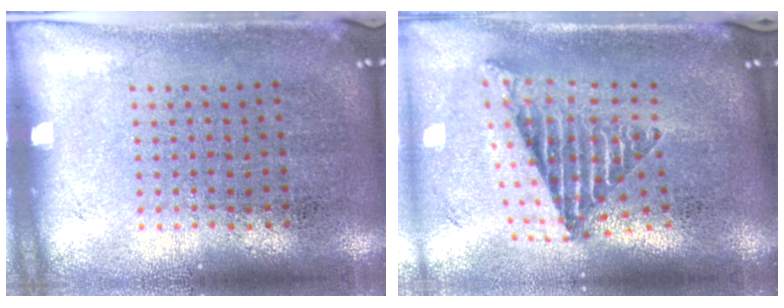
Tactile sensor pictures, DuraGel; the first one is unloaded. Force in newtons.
{"total": 2.5, "press": 1.7, "slide": 1.9}